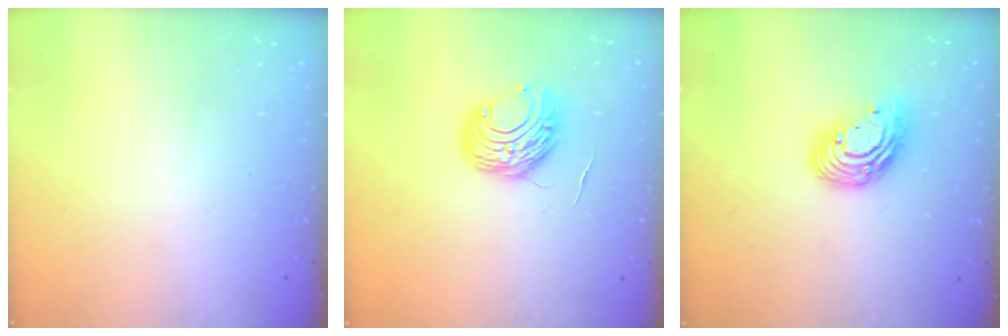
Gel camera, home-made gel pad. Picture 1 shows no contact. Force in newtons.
{"total": 9.4, "press": 9.3, "slide": 0.6}
{"total": 12.2, "press": 12.1, "slide": 1.1}